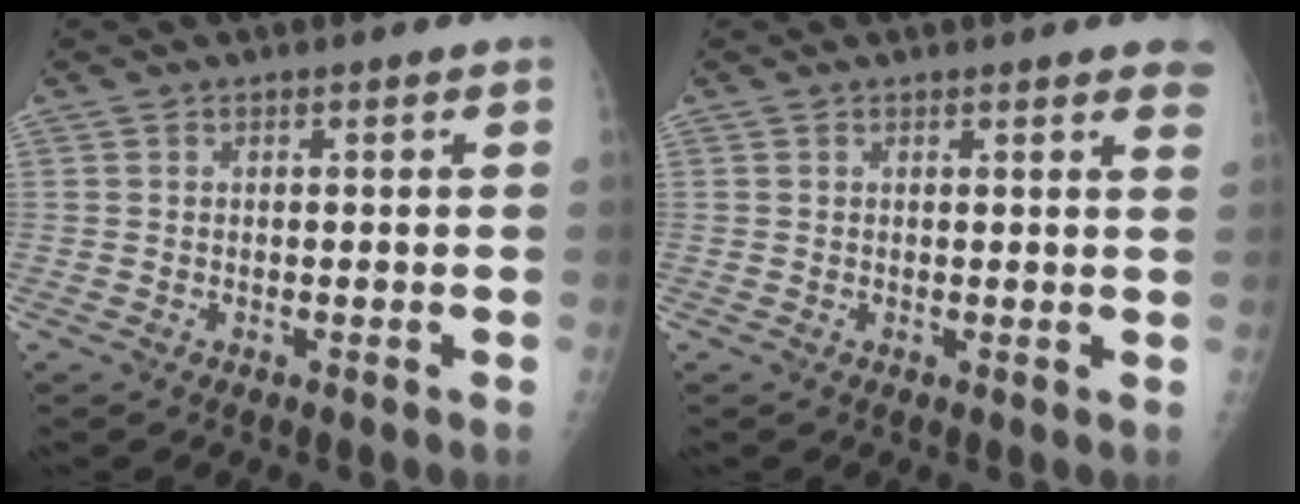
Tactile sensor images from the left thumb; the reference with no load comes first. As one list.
[{"total": 4.4, "force": [3.5, 0.7, 2.5], "torque": [-0.018, -0.005, 0.027]}]